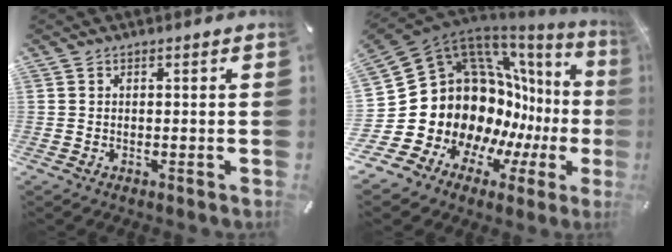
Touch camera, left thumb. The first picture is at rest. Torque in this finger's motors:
{"motor_torque": [0.35, 3.56, 1.51, 1.26, 0.15]}